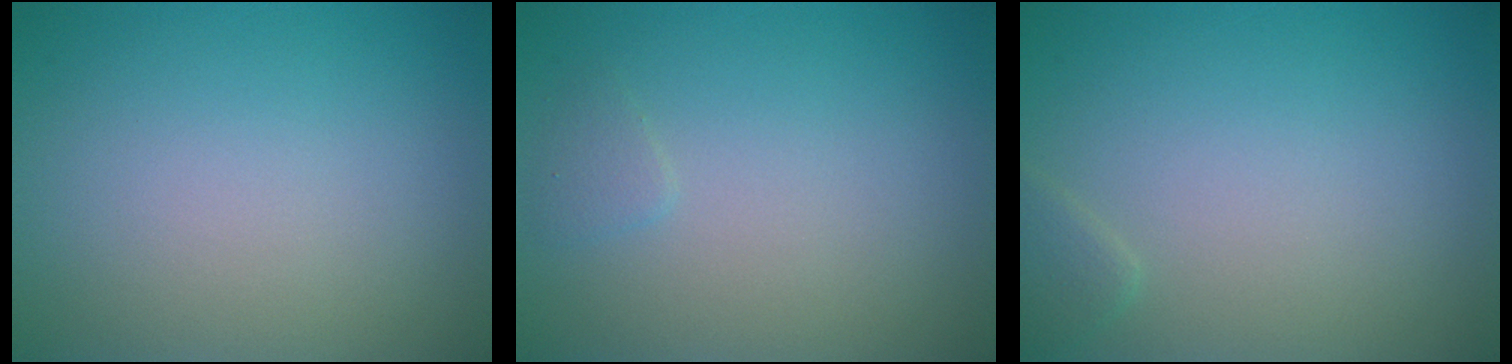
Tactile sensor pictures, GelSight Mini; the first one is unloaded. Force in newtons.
{"total": 0.7, "press": 0.7, "slide": 0.1}
{"total": 1.1, "press": 1.1, "slide": 0.1}